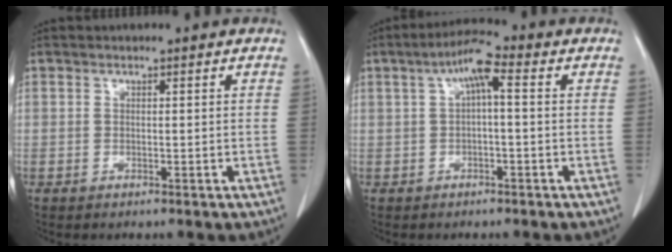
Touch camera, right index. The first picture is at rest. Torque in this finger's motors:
{"motor_torque": [0.55, -0.05, 0.17, 0.05]}